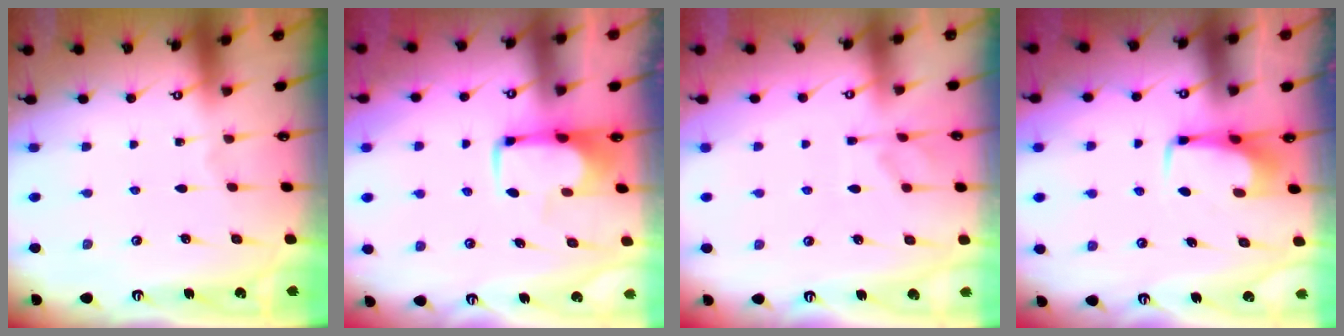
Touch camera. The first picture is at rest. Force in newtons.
{"total": 1.8, "press": 1.8, "slide": 0.5}
{"total": 5.0, "press": 4.8, "slide": 1.3}
{"total": 3.0, "press": 3.0, "slide": 0.4}